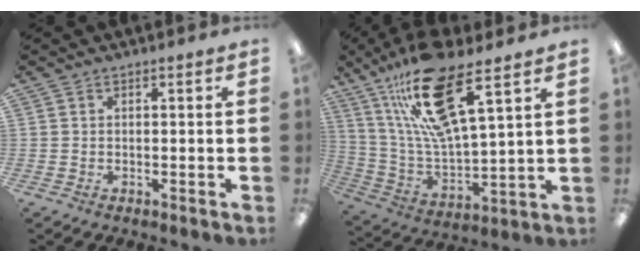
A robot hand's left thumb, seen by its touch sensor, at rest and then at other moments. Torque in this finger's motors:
{"motor_torque": [0.46, 0.46, 1.38, -1.40, 0.24]}